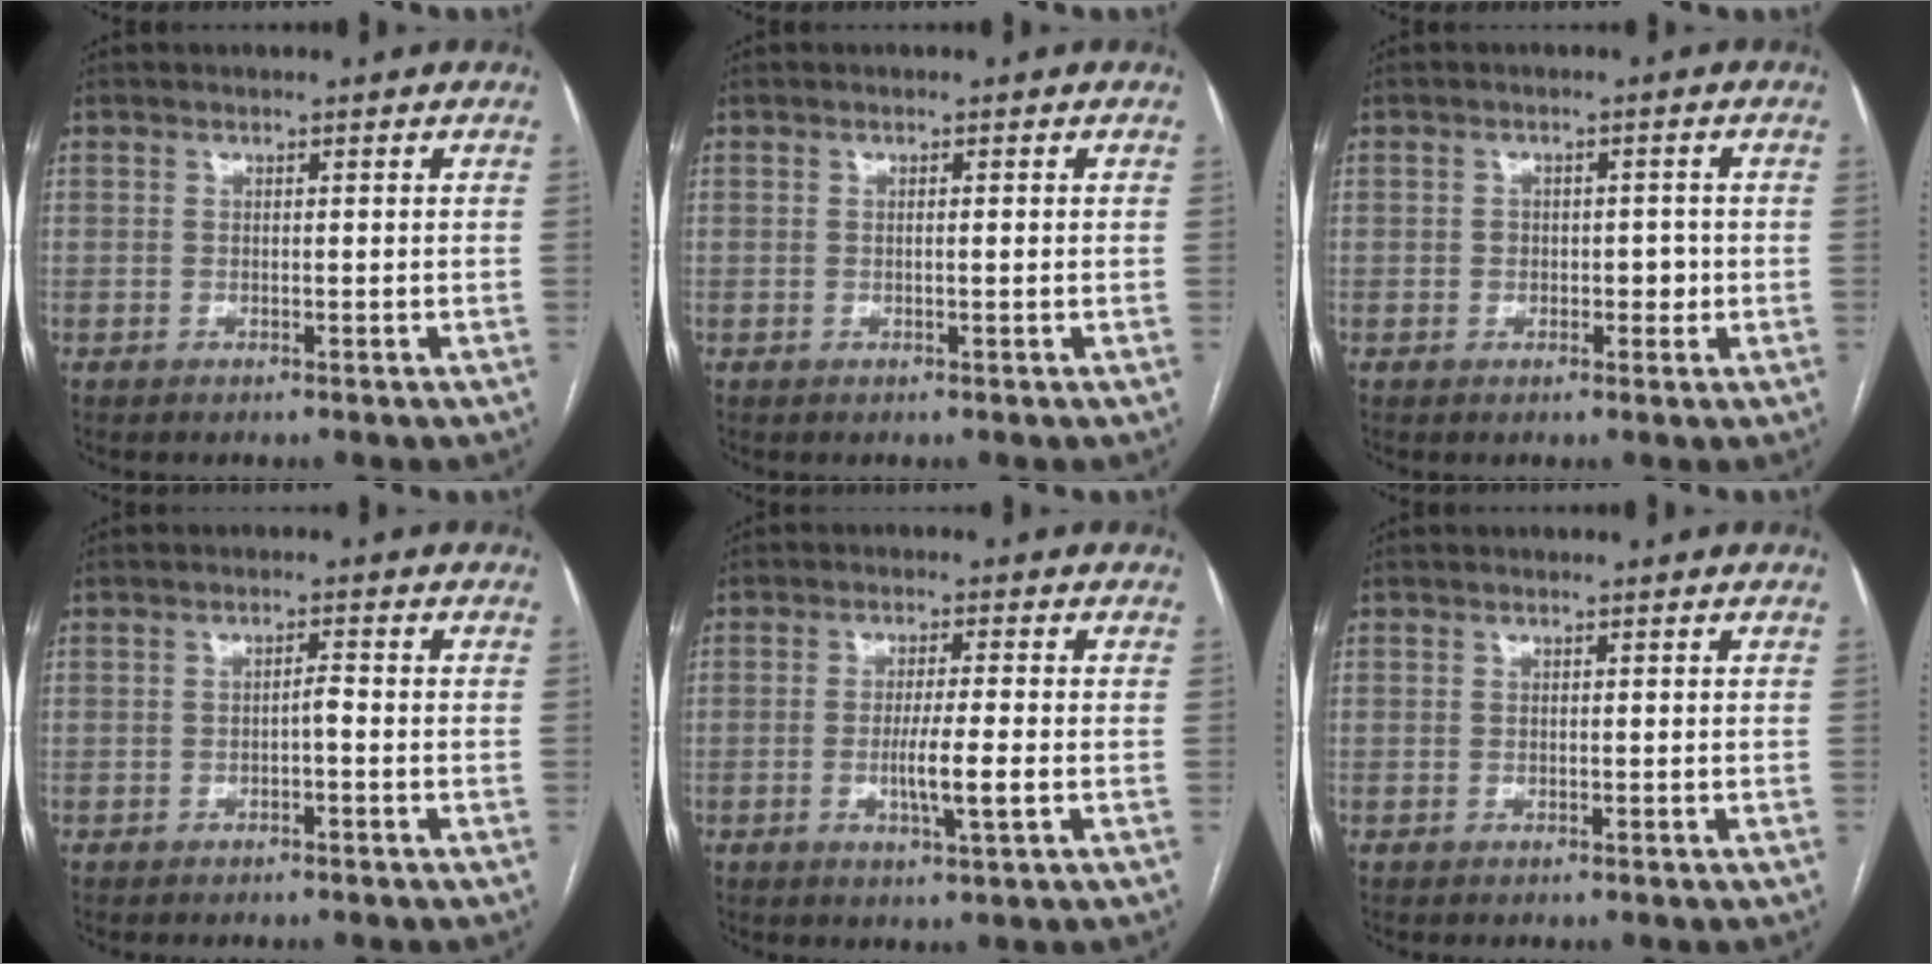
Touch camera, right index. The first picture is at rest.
{"total": 0.7, "force": [0.1, 0.0, 0.6], "torque": [-0.012, 0.001, 0.002]}
{"total": 2.9, "force": [-0.5, 2.0, 2.0], "torque": [-0.023, 0.009, -0.003]}
{"total": 1.4, "force": [-0.6, 0.2, 1.2], "torque": [-0.018, 0.003, -0.010]}
{"total": 5.4, "force": [-1.3, -0.1, 5.2], "torque": [-0.096, -0.010, -0.022]}
{"total": 0.0}